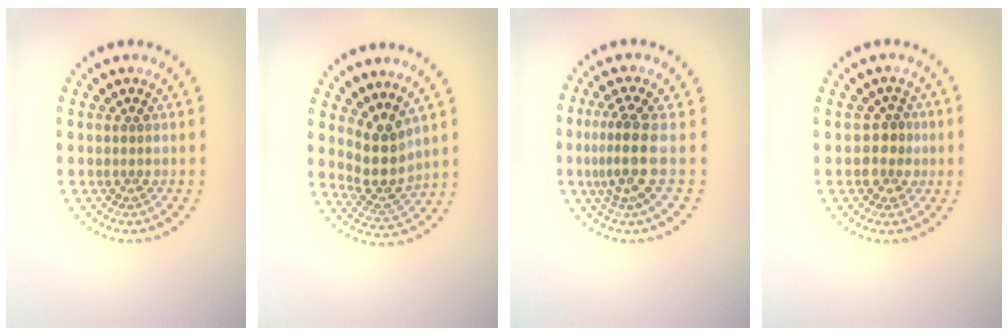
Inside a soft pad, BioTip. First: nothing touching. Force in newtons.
{"total": 3.4, "press": 2.6, "slide": 2.1}
{"total": 3.3, "press": 2.4, "slide": 2.3}
{"total": 2.1, "press": 2.0, "slide": 0.9}